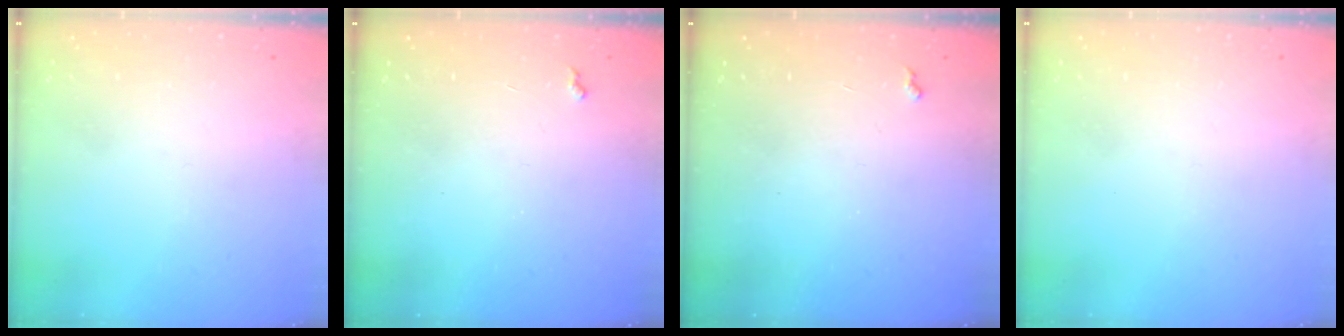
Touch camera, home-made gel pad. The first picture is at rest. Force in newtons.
{"total": 5.5, "press": 5.5, "slide": 0.8}
{"total": 5.5, "press": 5.5, "slide": 0.8}
{"total": 0.0}